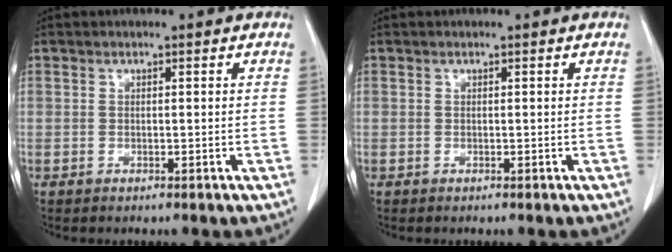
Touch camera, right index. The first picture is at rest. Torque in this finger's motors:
{"motor_torque": [0.00, 0.00, 0.00, 0.00]}